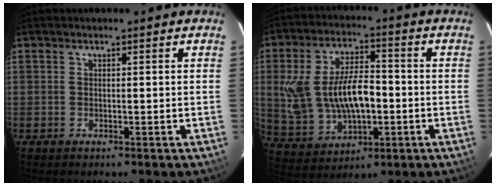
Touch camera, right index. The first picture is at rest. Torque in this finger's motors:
{"motor_torque": [0.55, -0.02, 0.59, 0.21]}